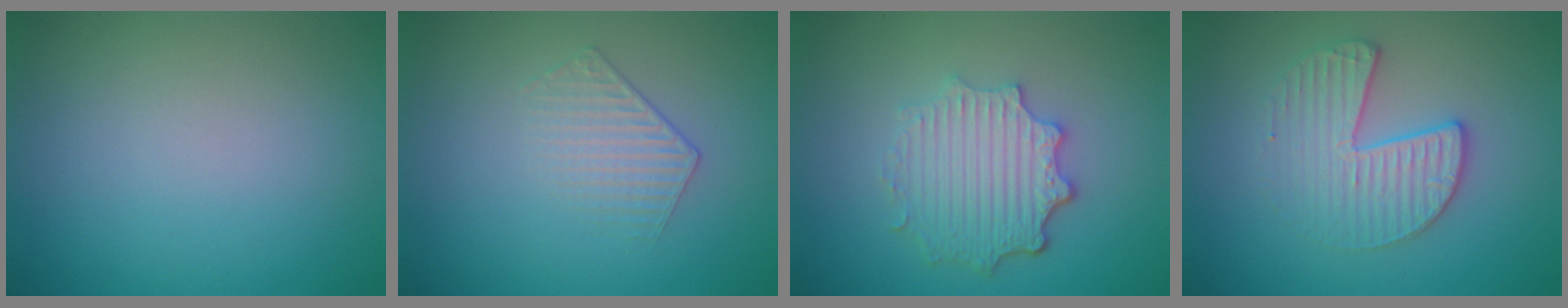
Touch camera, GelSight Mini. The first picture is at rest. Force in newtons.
{"total": 1.5, "press": 0.9, "slide": 1.2}
{"total": 4.6, "press": 3.6, "slide": 2.8}
{"total": 3.3, "press": 3.0, "slide": 1.3}